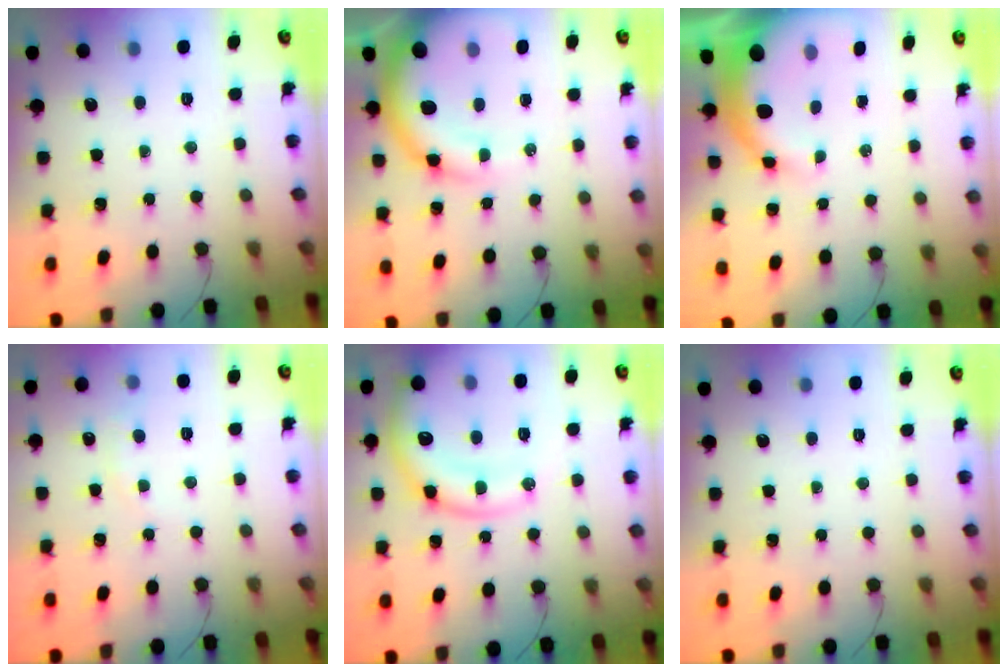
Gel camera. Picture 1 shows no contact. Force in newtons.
{"total": 13.6, "press": 13.1, "slide": 3.5}
{"total": 9.7, "press": 9.5, "slide": 1.8}
{"total": 3.6, "press": 3.4, "slide": 1.2}
{"total": 15.4, "press": 15.1, "slide": 2.5}
{"total": 0.0}